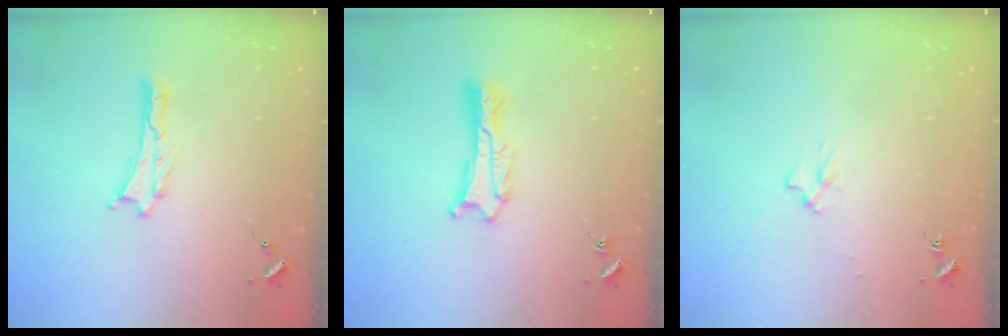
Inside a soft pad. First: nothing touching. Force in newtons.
{"total": 1.1, "press": 1.1, "slide": 0.2}
{"total": 2.0, "press": 2.0, "slide": 0.3}